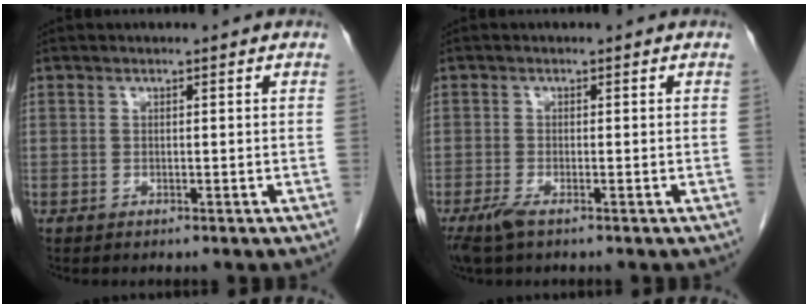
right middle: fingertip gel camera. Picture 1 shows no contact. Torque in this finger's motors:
{"motor_torque": [0.59, -0.52, 0.27, 0.06]}